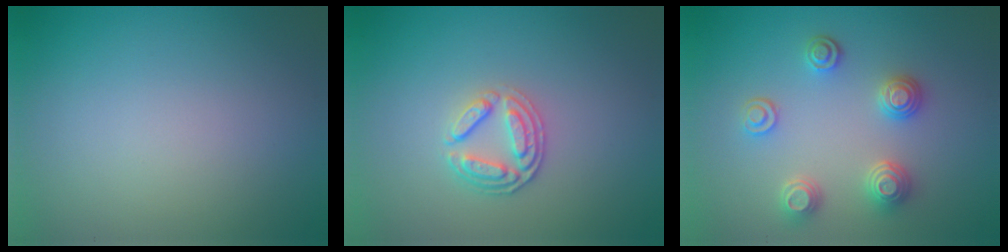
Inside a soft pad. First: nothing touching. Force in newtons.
{"total": 2.6, "press": 2.4, "slide": 1.0}
{"total": 3.4, "press": 3.2, "slide": 1.2}